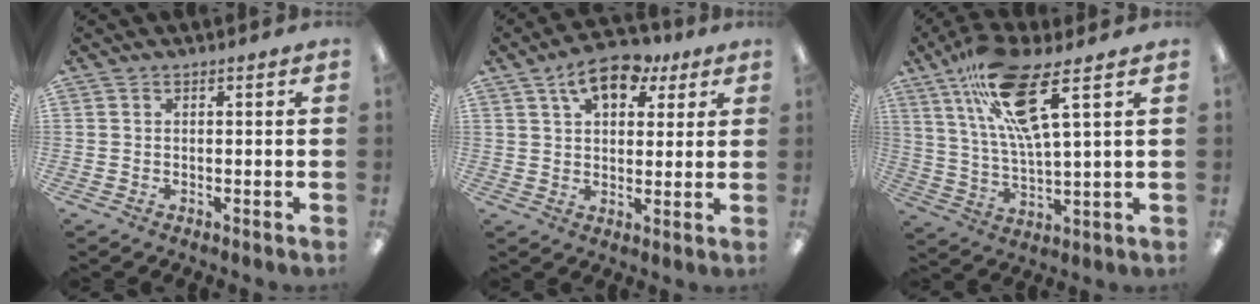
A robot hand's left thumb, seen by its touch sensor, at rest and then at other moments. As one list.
[{"total": 11.0, "force": [6.3, 6.0, 6.7], "torque": [-0.088, -0.021, 0.108]}, {"total": 16.9, "force": [9.7, 3.8, 13.3], "torque": [-0.257, -0.029, 0.159]}]